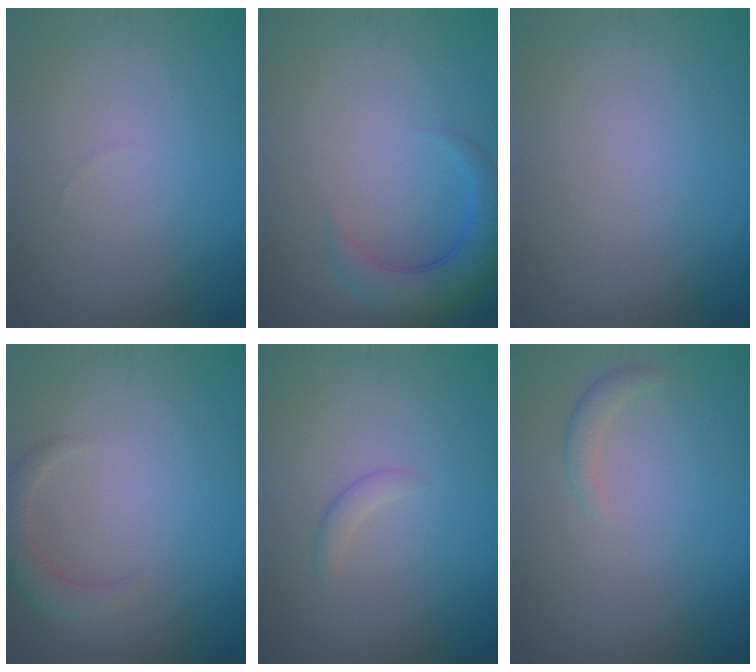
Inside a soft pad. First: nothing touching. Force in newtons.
{"total": 3.8, "press": 3.8, "slide": 0.3}
{"total": 0.0}
{"total": 2.1, "press": 2.1, "slide": 0.3}
{"total": 1.0, "press": 1.0, "slide": 0.1}
{"total": 1.1, "press": 1.1, "slide": 0.1}